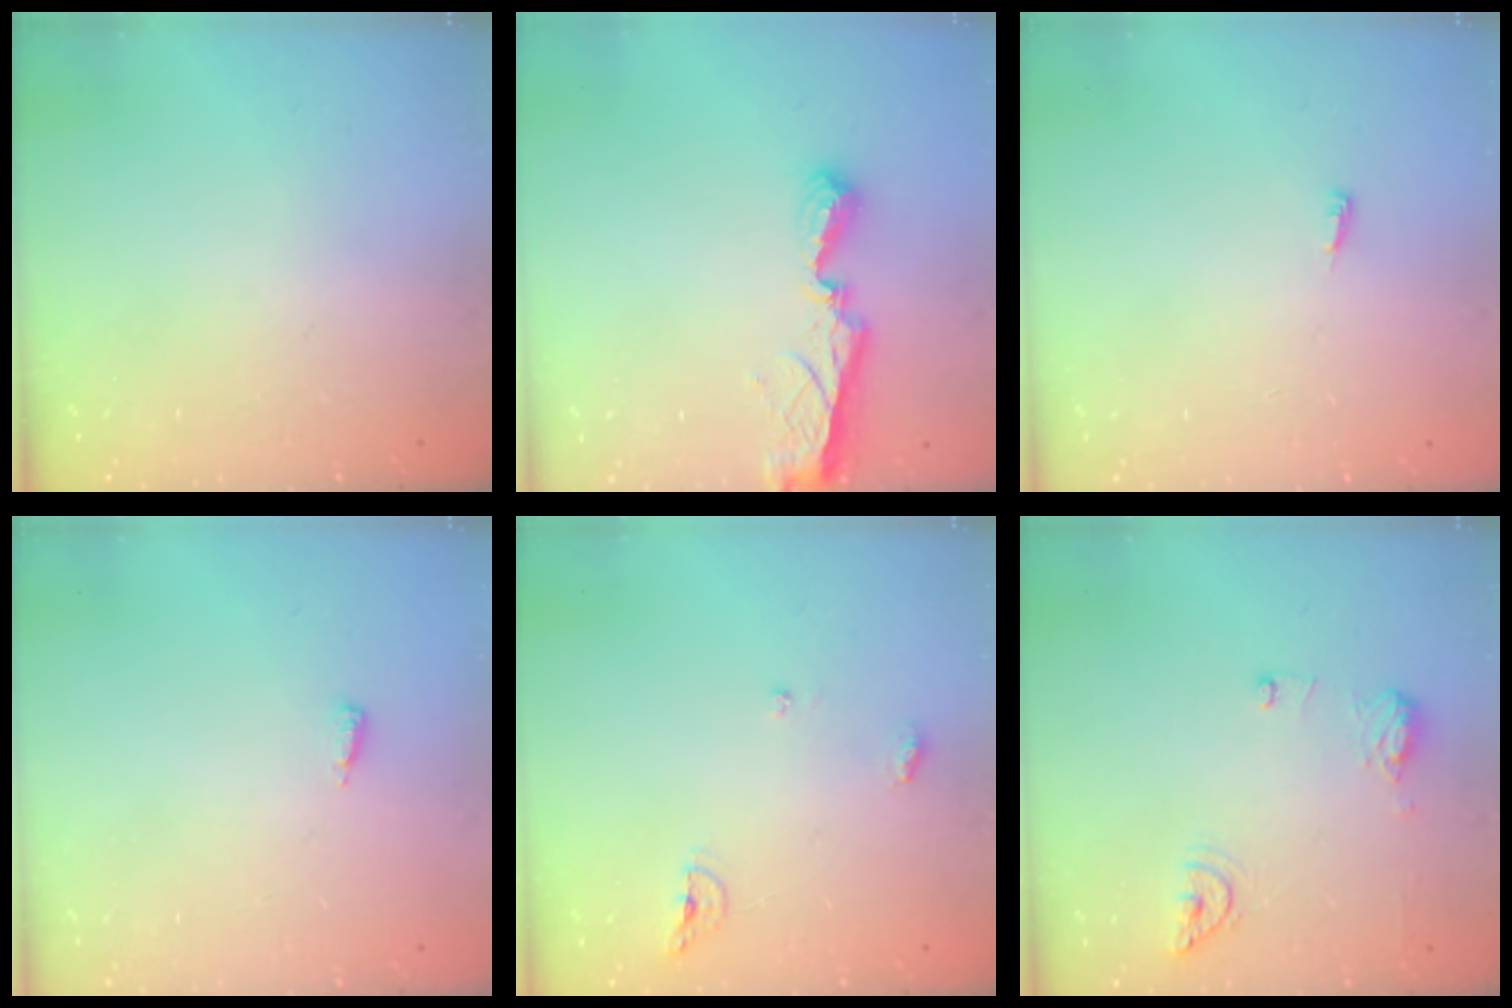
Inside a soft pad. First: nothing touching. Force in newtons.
{"total": 8.5, "press": 8.5, "slide": 0.8}
{"total": 3.3, "press": 3.3, "slide": 0.8}
{"total": 4.3, "press": 4.2, "slide": 1.0}
{"total": 6.8, "press": 6.7, "slide": 0.6}
{"total": 12.8, "press": 10.6, "slide": 7.2}